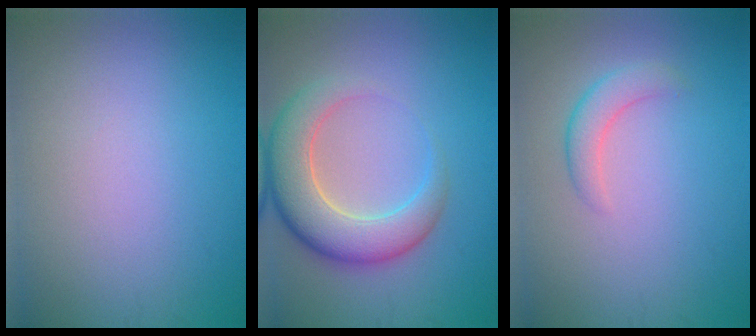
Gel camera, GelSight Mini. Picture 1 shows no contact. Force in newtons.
{"total": 6.5, "press": 6.5, "slide": 0.5}
{"total": 2.1, "press": 2.1, "slide": 0.1}